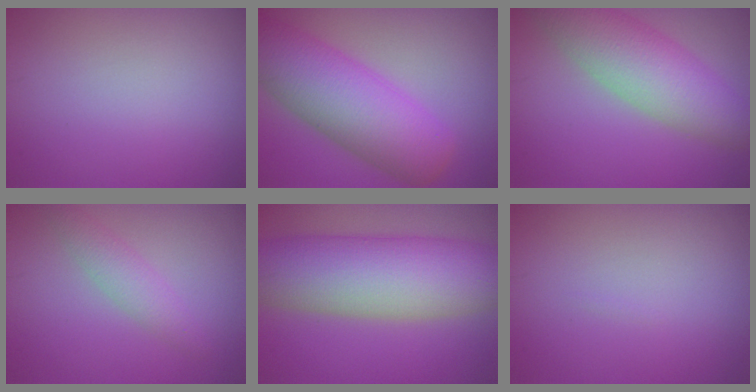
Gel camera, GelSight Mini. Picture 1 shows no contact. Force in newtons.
{"total": 9.0, "press": 9.0, "slide": 0.4}
{"total": 7.0, "press": 6.9, "slide": 0.5}
{"total": 2.2, "press": 2.2, "slide": 0.2}
{"total": 11.3, "press": 11.2, "slide": 0.4}
{"total": 0.0}